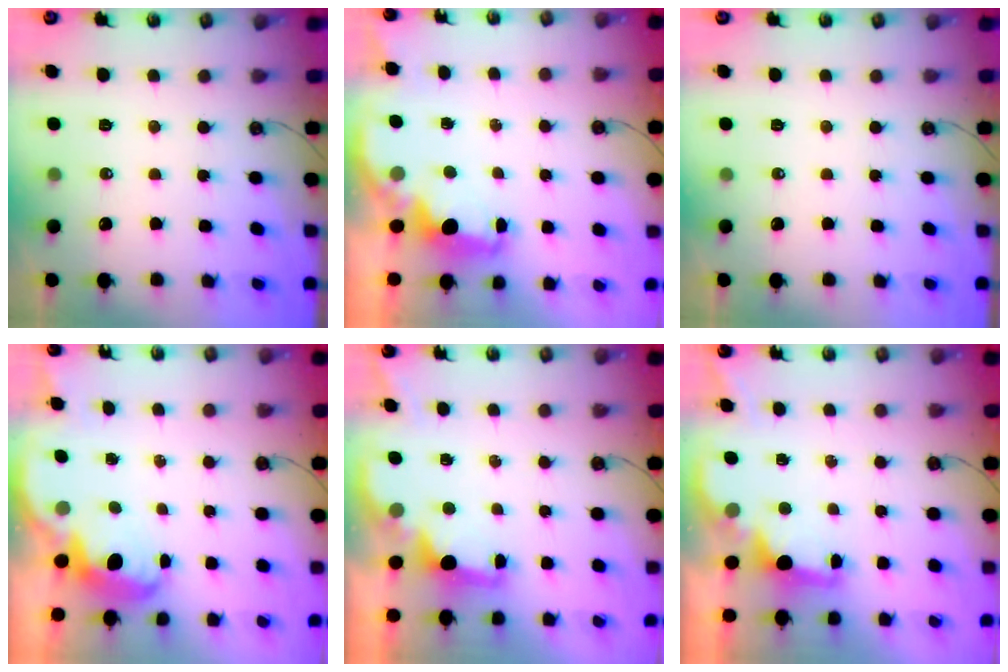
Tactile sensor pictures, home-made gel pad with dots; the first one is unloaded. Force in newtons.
{"total": 2.2, "press": 2.1, "slide": 0.7}
{"total": 0.0}
{"total": 2.5, "press": 2.5, "slide": 0.6}
{"total": 2.1, "press": 1.9, "slide": 0.8}
{"total": 2.1, "press": 1.9, "slide": 0.8}